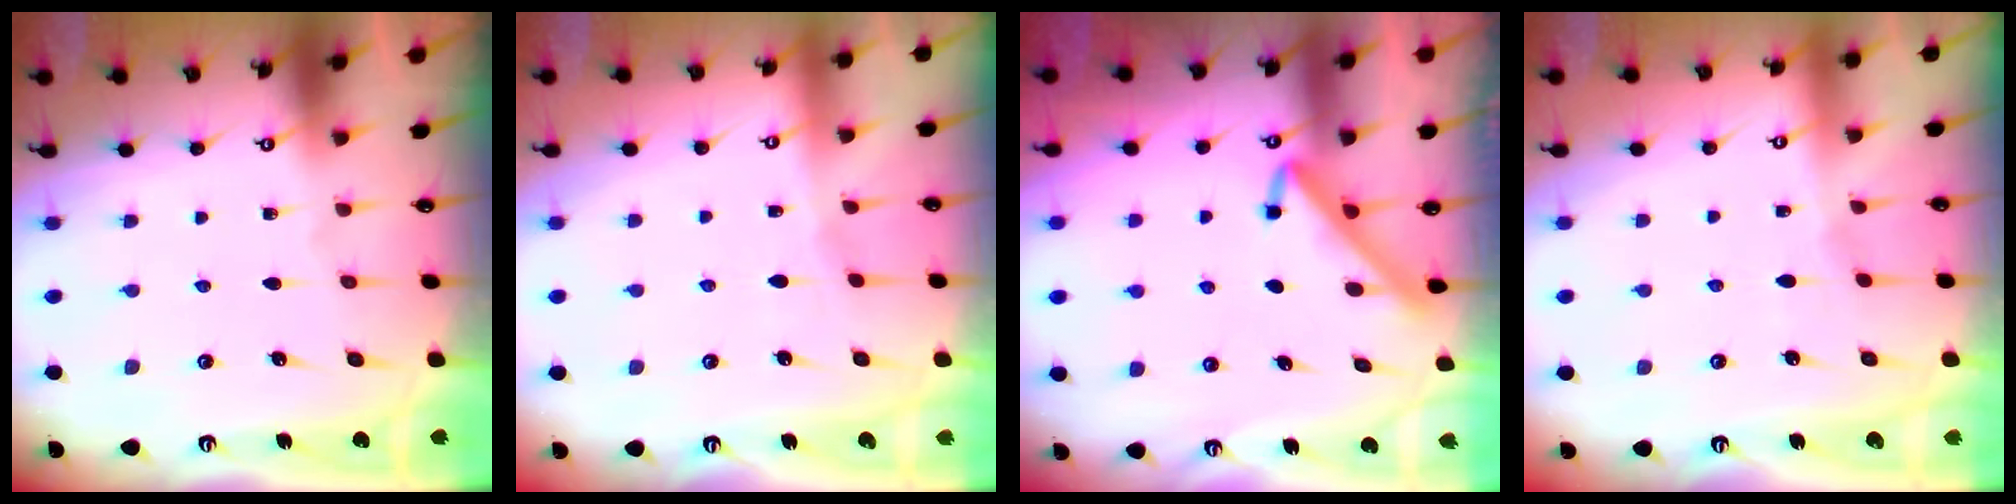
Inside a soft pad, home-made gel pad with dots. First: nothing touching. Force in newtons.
{"total": 3.0, "press": 3.0, "slide": 0.5}
{"total": 5.8, "press": 5.8, "slide": 0.3}
{"total": 2.2, "press": 2.1, "slide": 0.4}